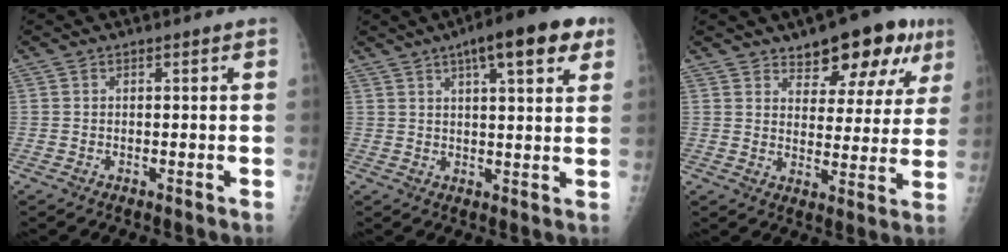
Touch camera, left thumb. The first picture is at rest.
{"total": 13.4, "force": [6.8, 3.7, 10.9], "torque": [-0.134, -0.004, 0.091]}
{"total": 13.3, "force": [8.2, 6.3, 8.3], "torque": [-0.059, -0.028, 0.114]}